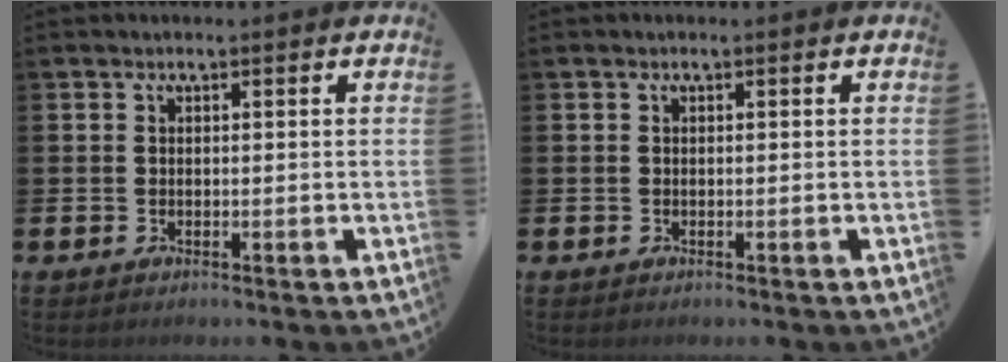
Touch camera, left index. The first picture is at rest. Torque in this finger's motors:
{"motor_torque": [0.00, 0.00, 0.00, 0.01]}